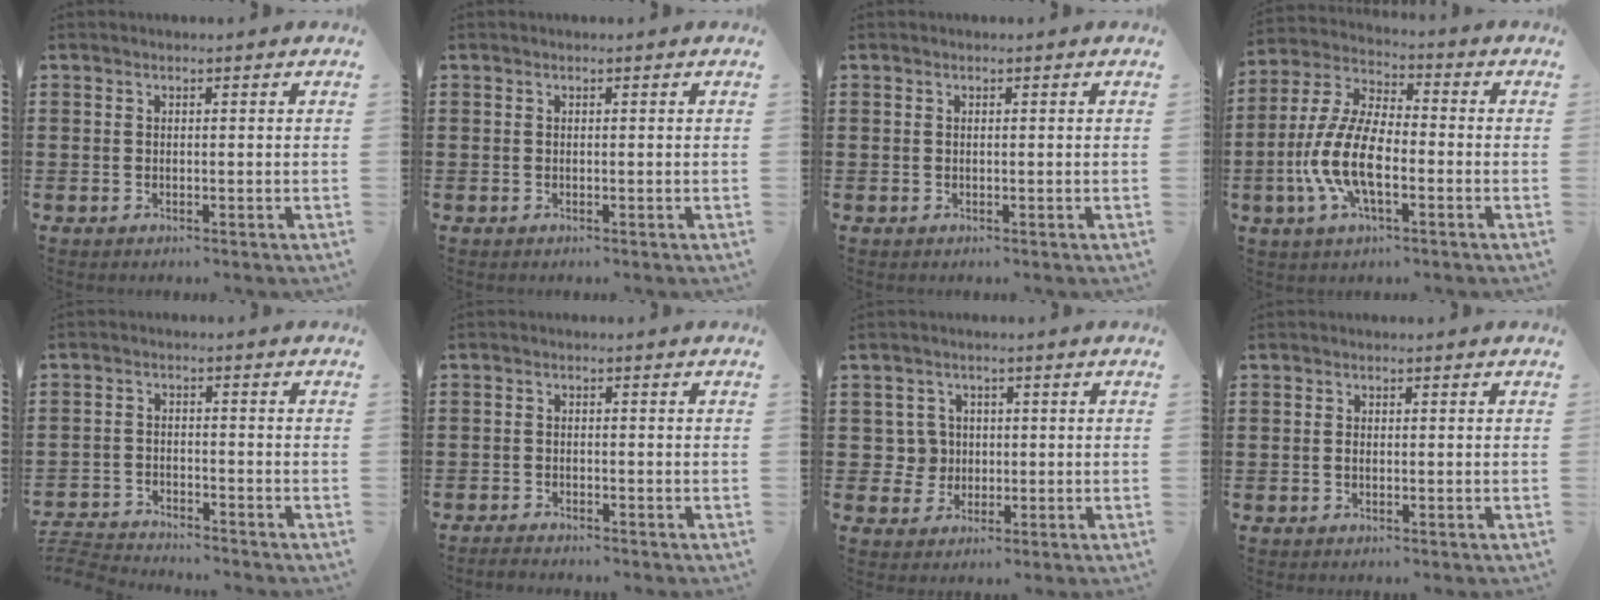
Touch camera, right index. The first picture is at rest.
{"total": 0.0}
{"total": 0.0}
{"total": 10.8, "force": [-3.3, 4.7, 9.1], "torque": [-0.220, -0.009, -0.069]}
{"total": 3.6, "force": [-3.6, 0.3, 0.0], "torque": [-0.014, -0.002, -0.080]}
{"total": 1.4, "force": [-1.4, 0.2, 0.0], "torque": [-0.004, 0.003, -0.031]}
{"total": 3.8, "force": [0.1, 3.7, 0.7], "torque": [-0.032, 0.012, -0.001]}
{"total": 0.6, "force": [-0.2, 0.3, 0.4], "torque": [-0.011, -0.001, -0.003]}